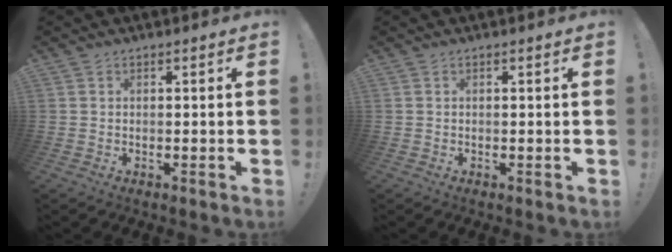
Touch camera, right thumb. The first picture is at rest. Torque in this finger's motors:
{"motor_torque": [0.00, 0.00, 0.00, 0.00, 0.00]}